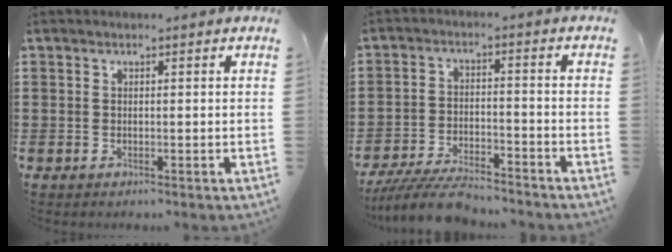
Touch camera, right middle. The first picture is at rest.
{"total": 6.7, "force": [-6.3, 0.8, 2.1], "torque": [-0.041, 0.003, -0.120]}